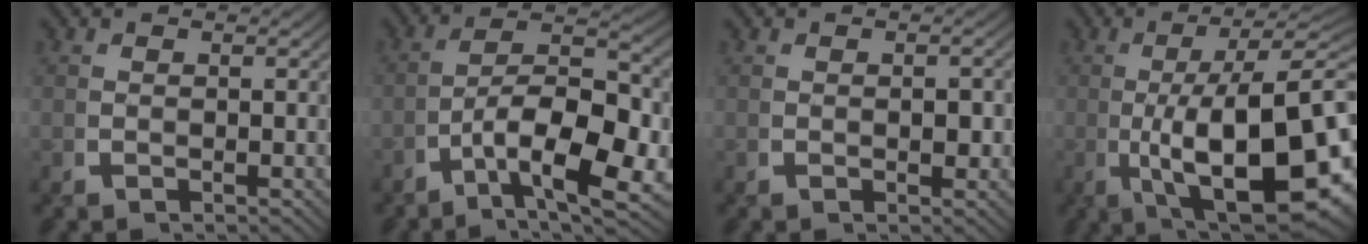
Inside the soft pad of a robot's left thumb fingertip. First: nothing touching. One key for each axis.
{"total": 11.0, "fx": -2.0, "fy": 6.0, "fz": 9.0, "tx": -0.150, "ty": -0.040, "tz": -0.023}
{"total": 1.2, "fx": 0.0, "fy": 0.7, "fz": 1.0, "tx": -0.012, "ty": -0.003, "tz": -0.002}
{"total": 17.5, "fx": -3.2, "fy": 9.0, "fz": 14.6, "tx": -0.273, "ty": -0.075, "tz": 0.002}